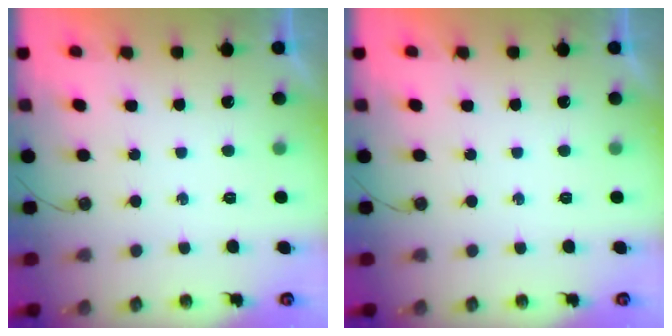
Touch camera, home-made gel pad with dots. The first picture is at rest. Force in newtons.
{"total": 0.0}